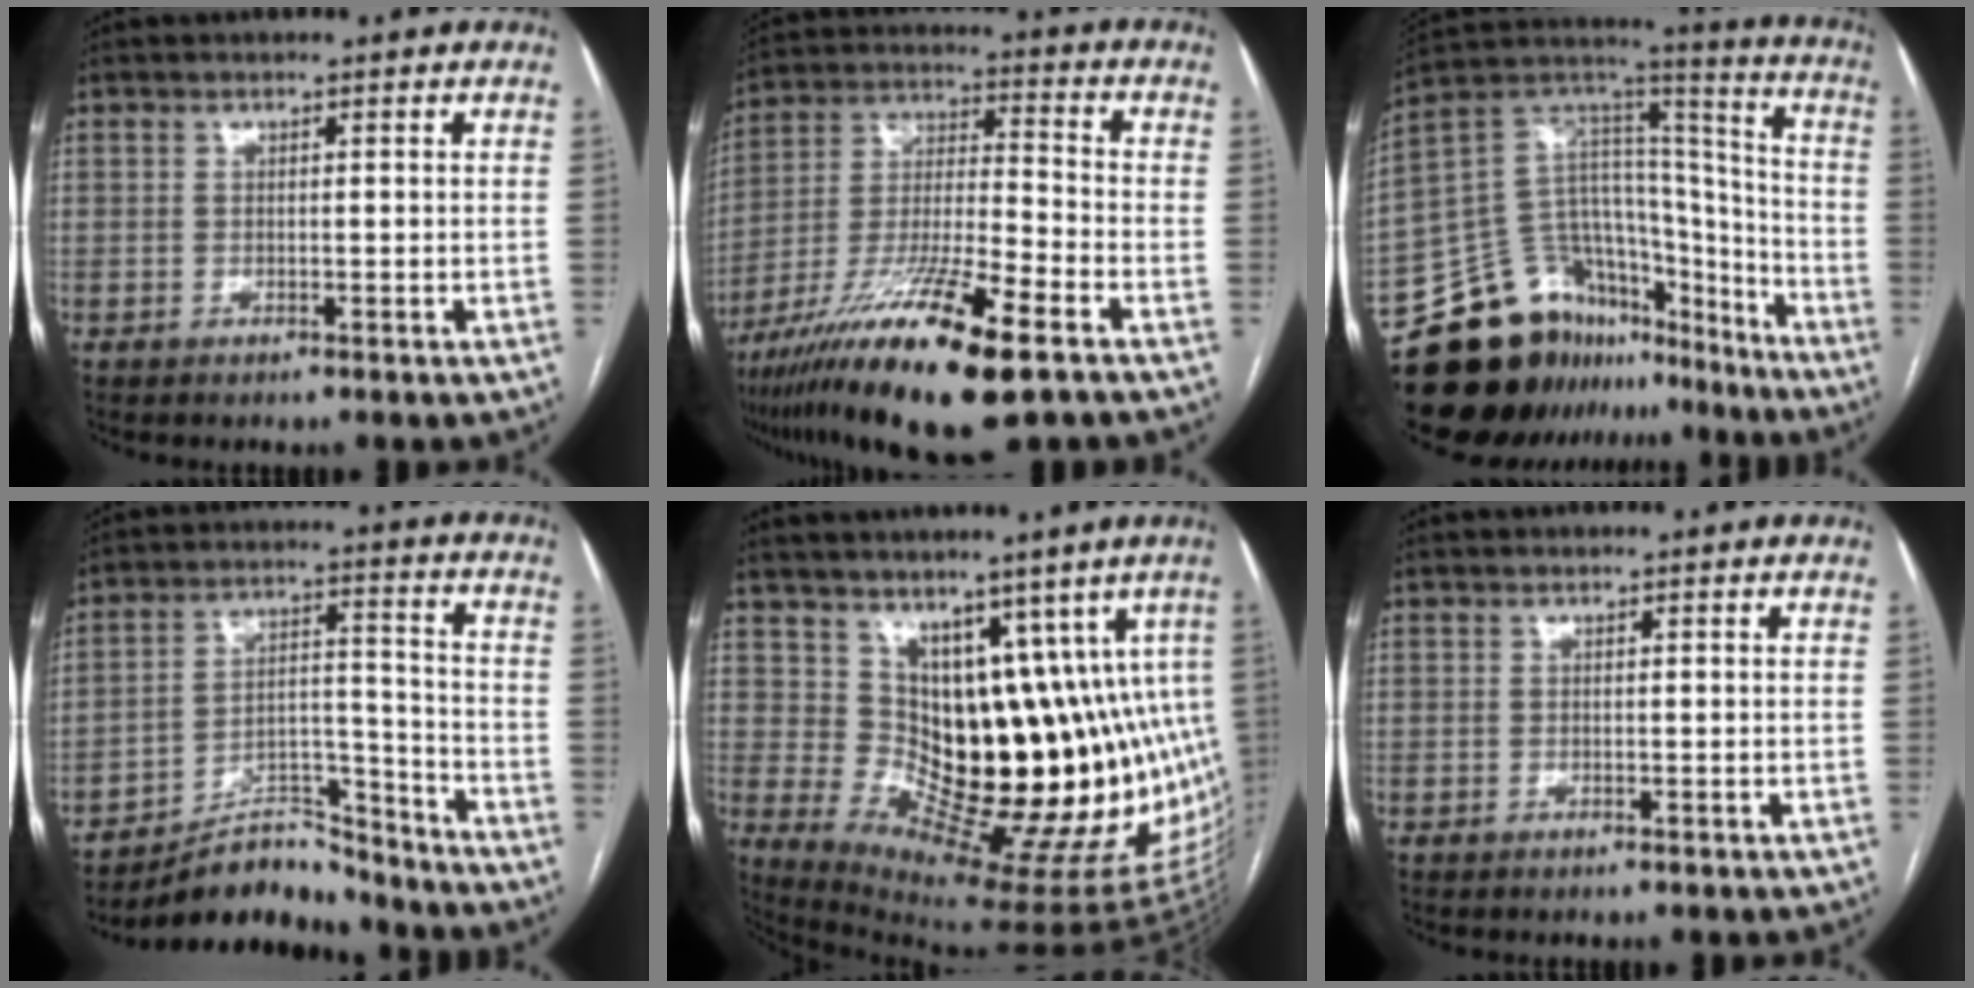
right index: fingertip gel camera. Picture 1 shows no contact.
{"total": 19.5, "force": [-11.4, 2.1, 15.6], "torque": [-0.292, -0.038, -0.202]}
{"total": 23.8, "force": [-18.6, 12.1, 8.5], "torque": [-0.168, 0.067, -0.301]}
{"total": 9.1, "force": [-8.8, 2.2, 0.7], "torque": [0.001, 0.044, -0.152]}
{"total": 16.7, "force": [6.8, 6.9, 13.6], "torque": [-0.174, -0.008, 0.109]}
{"total": 0.0}